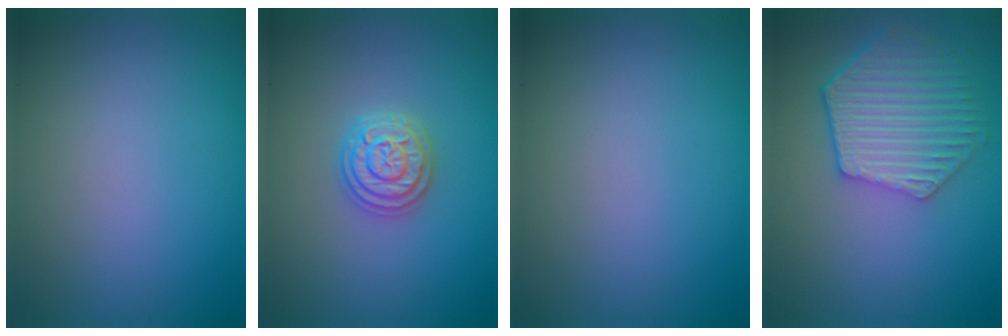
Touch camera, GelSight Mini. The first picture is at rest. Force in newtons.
{"total": 3.7, "press": 3.7, "slide": 0.5}
{"total": 0.0}
{"total": 6.0, "press": 5.2, "slide": 3.0}